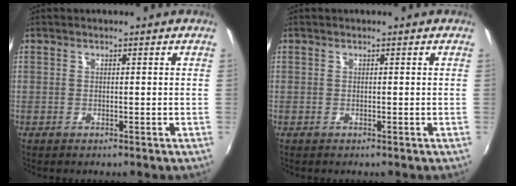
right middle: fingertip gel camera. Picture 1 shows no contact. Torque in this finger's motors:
{"motor_torque": [-0.09, -0.15, 0.02, -0.01]}